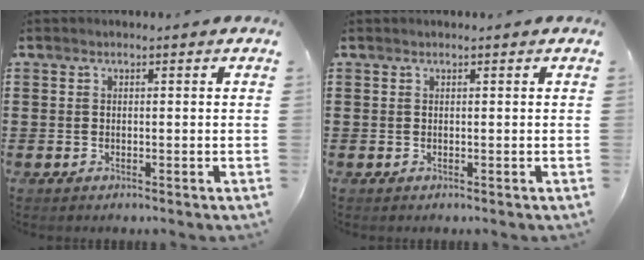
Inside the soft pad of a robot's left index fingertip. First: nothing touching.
{"total": 0.0}